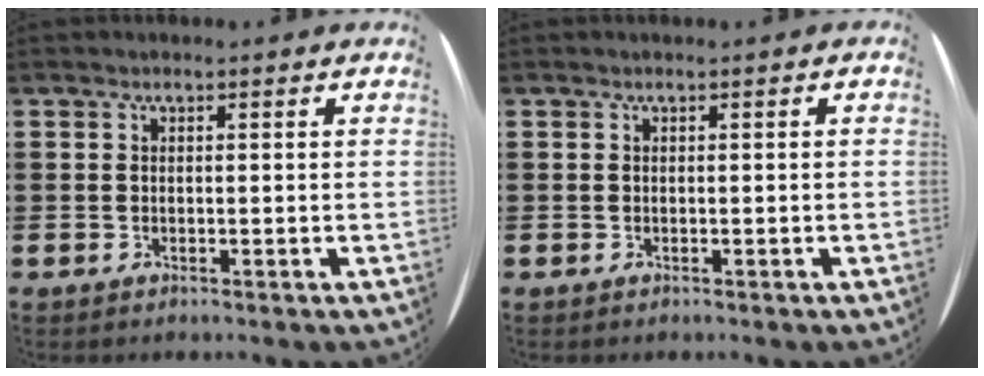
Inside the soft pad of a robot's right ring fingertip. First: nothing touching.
{"total": 0.0}